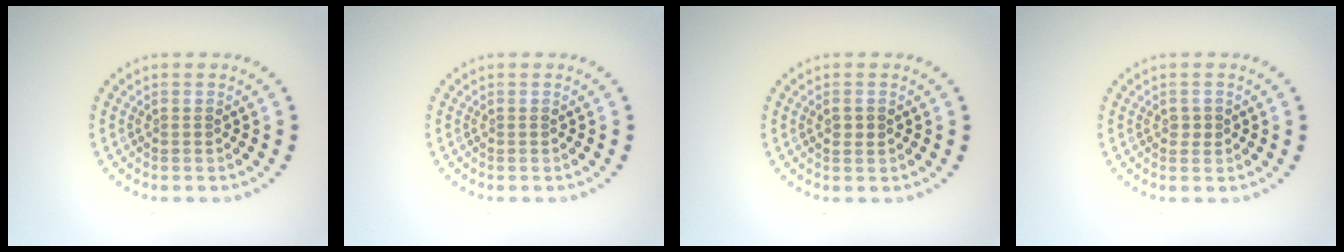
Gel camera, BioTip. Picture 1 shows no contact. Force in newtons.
{"total": 0.0}
{"total": 1.1, "press": 1.1, "slide": 0.2}
{"total": 0.9, "press": 0.9, "slide": 0.1}